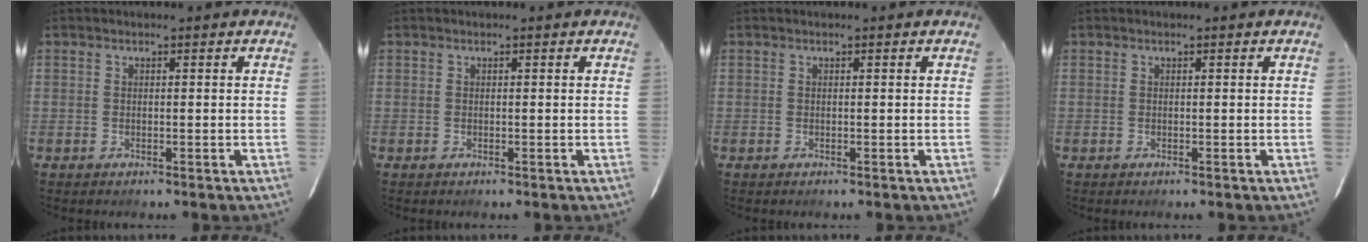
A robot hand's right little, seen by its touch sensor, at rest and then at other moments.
{"total": 0.0}
{"total": 0.0}
{"total": 0.0}